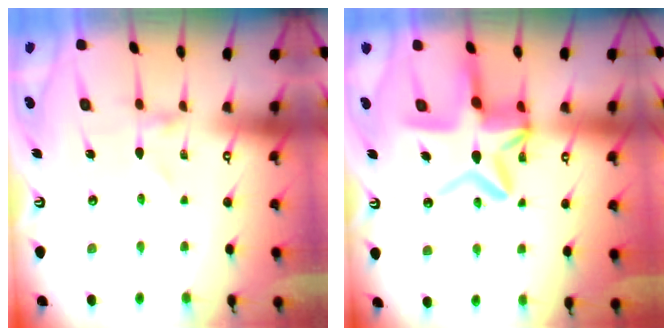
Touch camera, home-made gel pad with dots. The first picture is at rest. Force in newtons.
{"total": 16.5, "press": 16.5, "slide": 1.5}